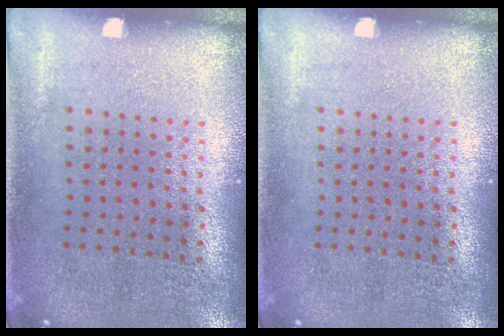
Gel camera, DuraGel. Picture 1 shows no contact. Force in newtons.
{"total": 0.0}